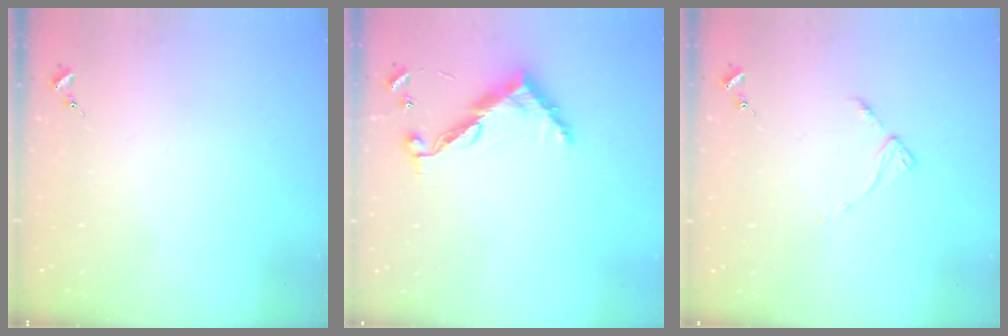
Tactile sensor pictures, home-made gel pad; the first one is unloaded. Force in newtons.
{"total": 9.7, "press": 9.7, "slide": 0.3}
{"total": 3.1, "press": 3.1, "slide": 0.4}